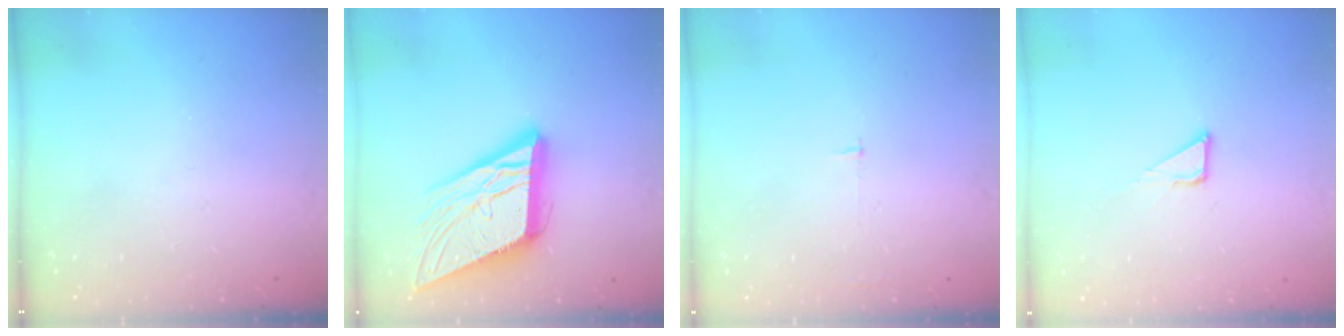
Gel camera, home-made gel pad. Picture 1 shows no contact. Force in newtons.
{"total": 18.0, "press": 17.6, "slide": 3.8}
{"total": 2.5, "press": 2.5, "slide": 0.2}
{"total": 3.5, "press": 3.5, "slide": 0.2}